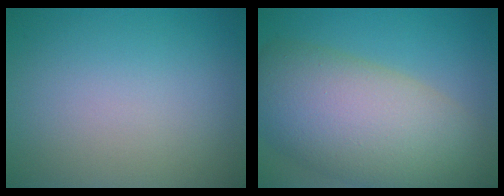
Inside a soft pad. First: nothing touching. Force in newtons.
{"total": 12.2, "press": 12.2, "slide": 0.8}